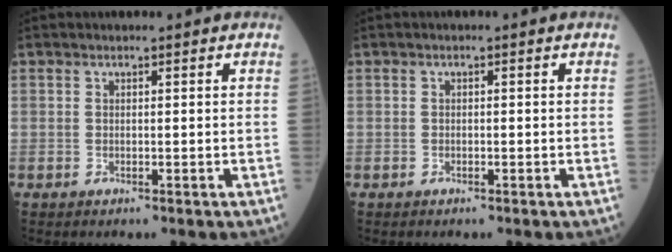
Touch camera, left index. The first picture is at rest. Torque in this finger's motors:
{"motor_torque": [-0.02, 0.01, 0.00, 0.00]}